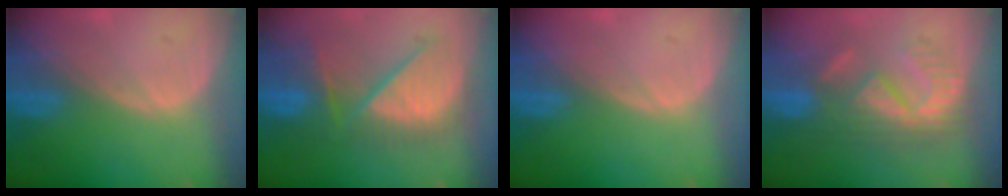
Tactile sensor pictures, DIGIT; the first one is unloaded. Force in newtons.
{"total": 9.7, "press": 9.3, "slide": 3.0}
{"total": 0.0}
{"total": 8.3, "press": 8.0, "slide": 2.1}